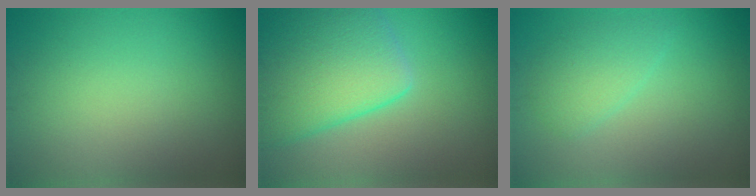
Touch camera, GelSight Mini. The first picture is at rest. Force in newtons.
{"total": 8.2, "press": 8.2, "slide": 0.4}
{"total": 2.3, "press": 2.3, "slide": 0.2}